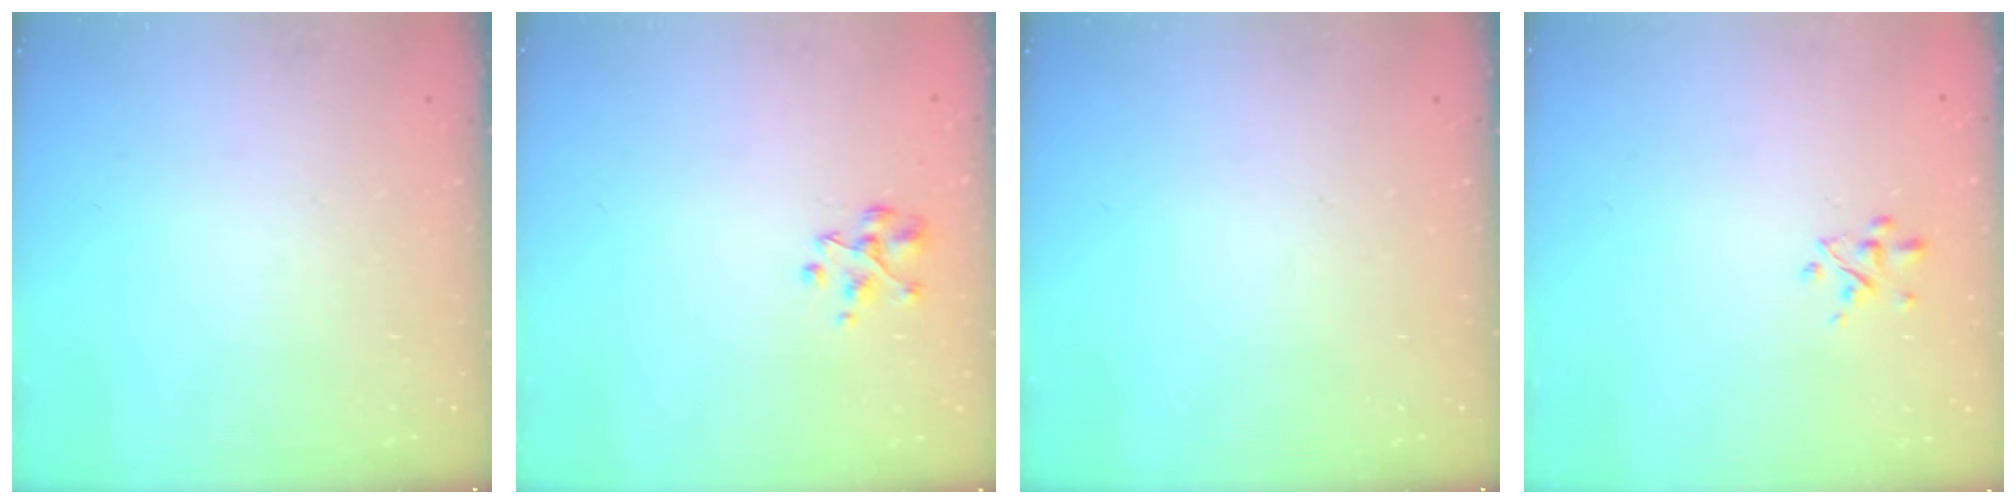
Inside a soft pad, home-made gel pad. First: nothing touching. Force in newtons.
{"total": 2.8, "press": 2.8, "slide": 0.2}
{"total": 0.0}
{"total": 2.3, "press": 2.3, "slide": 0.6}